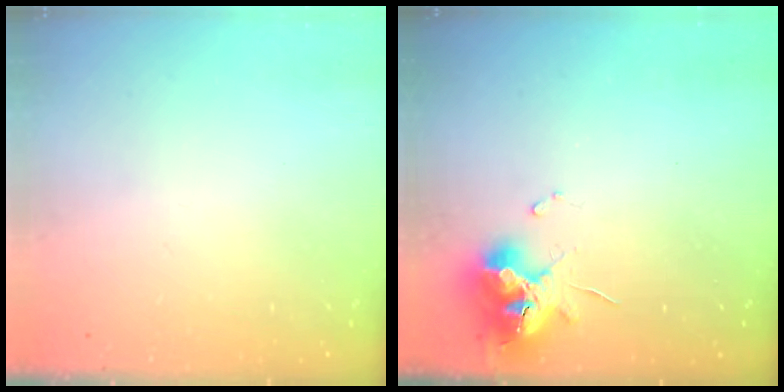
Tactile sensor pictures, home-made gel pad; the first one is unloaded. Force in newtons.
{"total": 12.8, "press": 12.8, "slide": 1.0}